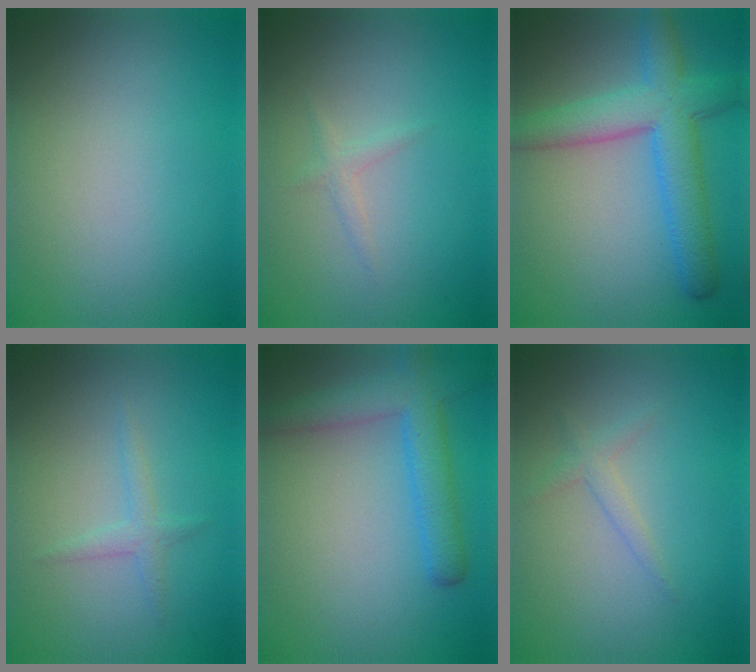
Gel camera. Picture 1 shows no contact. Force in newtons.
{"total": 1.0, "press": 1.0, "slide": 0.1}
{"total": 6.3, "press": 6.3, "slide": 0.3}
{"total": 0.7, "press": 0.6, "slide": 0.1}
{"total": 4.4, "press": 4.4, "slide": 0.3}
{"total": 1.3, "press": 1.3, "slide": 0.1}